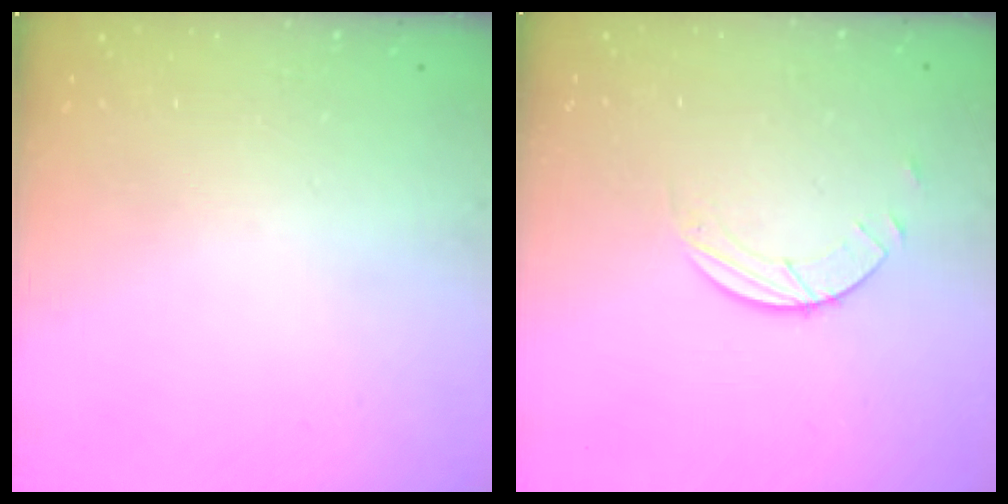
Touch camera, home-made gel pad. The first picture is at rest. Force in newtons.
{"total": 1.7, "press": 1.7, "slide": 0.2}